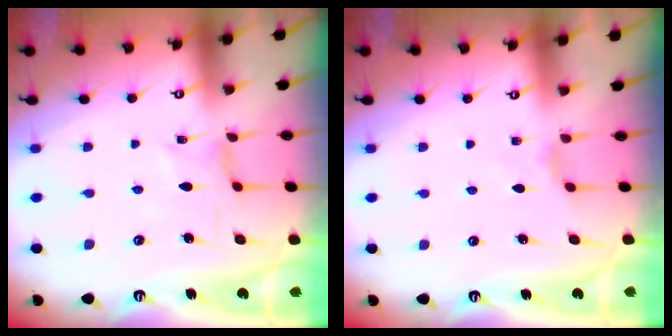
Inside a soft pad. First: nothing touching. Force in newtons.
{"total": 1.6, "press": 1.5, "slide": 0.4}